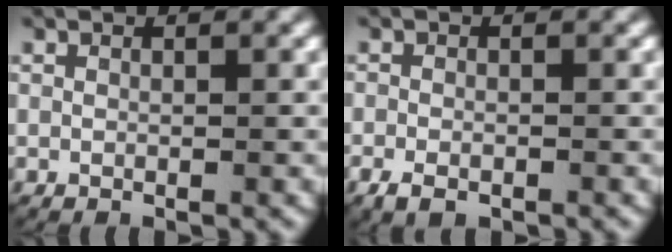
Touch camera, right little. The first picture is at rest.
{"total": 2.5, "force": [-1.8, 1.4, 1.2], "torque": [-0.030, -0.008, -0.026]}